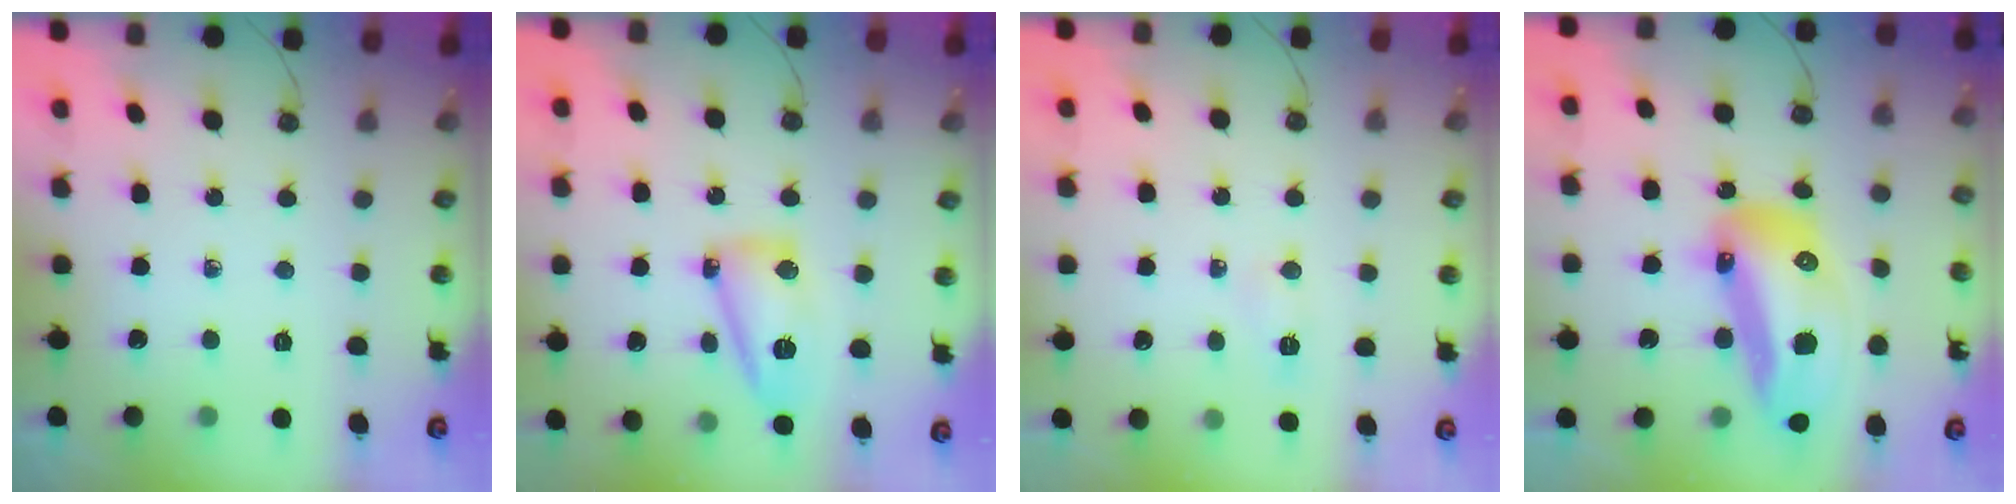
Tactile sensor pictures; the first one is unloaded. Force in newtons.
{"total": 11.4, "press": 11.1, "slide": 2.3}
{"total": 6.0, "press": 5.8, "slide": 1.5}
{"total": 22.8, "press": 22.6, "slide": 2.9}